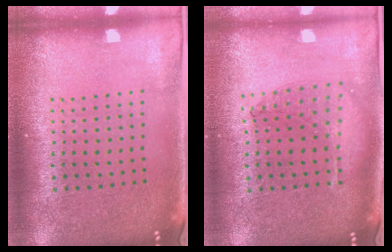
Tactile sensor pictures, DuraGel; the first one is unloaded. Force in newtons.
{"total": 1.0, "press": 0.9, "slide": 0.2}